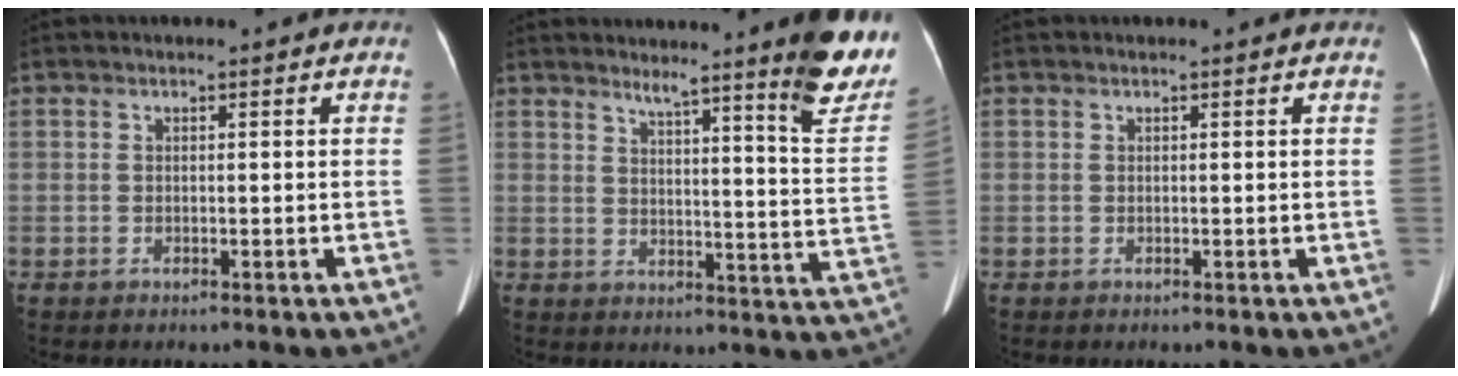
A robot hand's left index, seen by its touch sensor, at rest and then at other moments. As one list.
[{"total": 14.4, "force": [11.7, -0.4, 8.4], "torque": [-0.091, -0.052, 0.132]}, {"total": 0.0}]